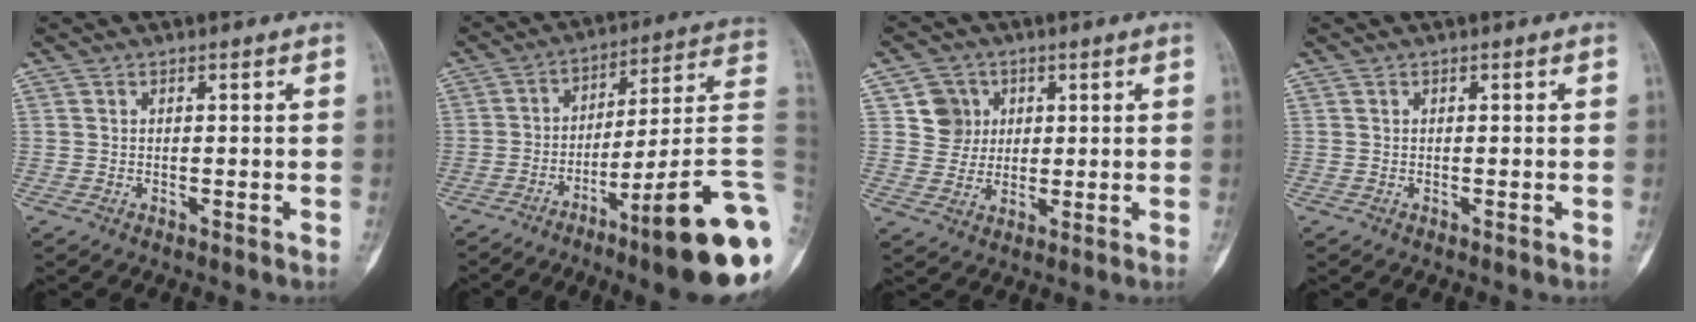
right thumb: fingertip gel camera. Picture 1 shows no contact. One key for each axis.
{"total": 22.4, "fx": -8.9, "fy": 2.4, "fz": 20.4, "tx": -0.228, "ty": 0.055, "tz": -0.130}
{"total": 6.0, "fx": 1.8, "fy": 5.6, "fz": 1.1, "tx": 0.011, "ty": -0.002, "tz": 0.031}
{"total": 0.0}